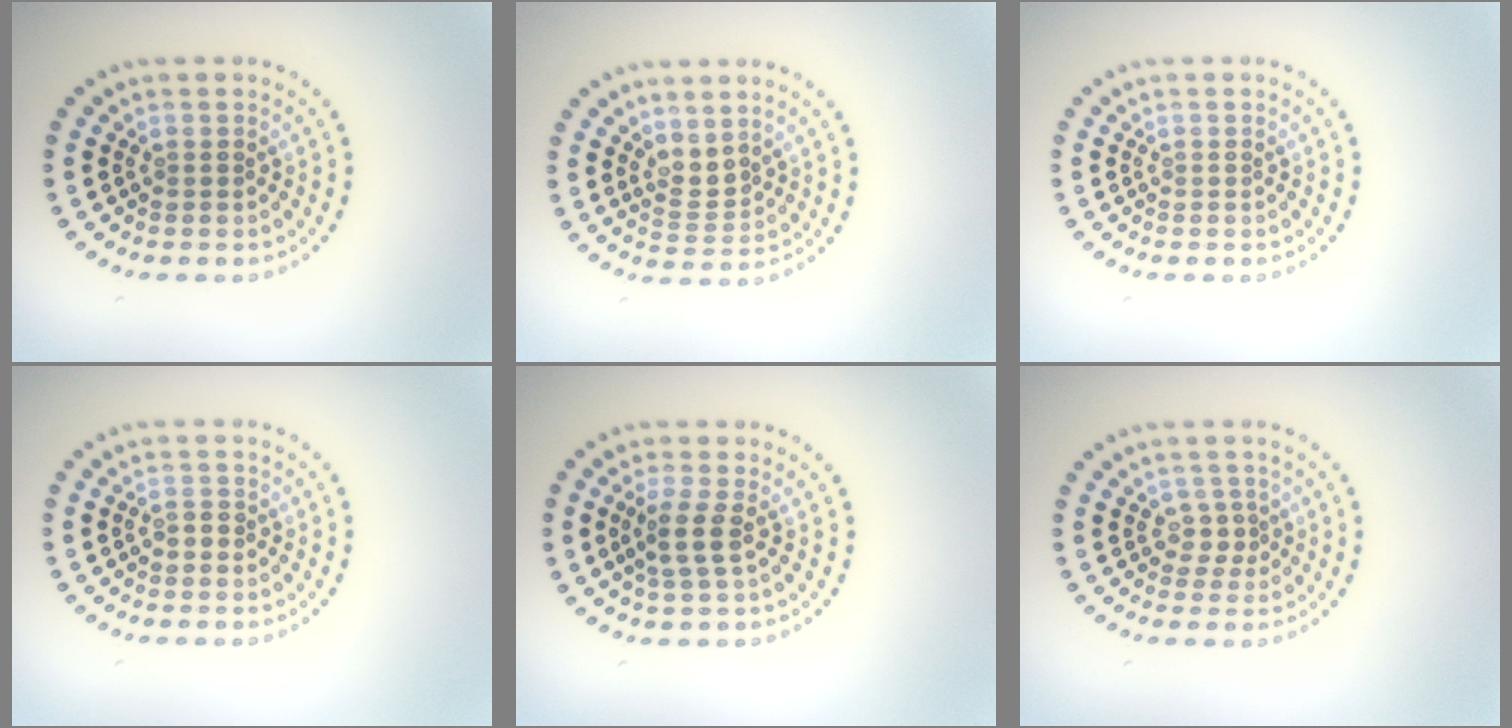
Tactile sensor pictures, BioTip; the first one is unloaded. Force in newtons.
{"total": 2.0, "press": 1.4, "slide": 1.4}
{"total": 0.0}
{"total": 0.8, "press": 0.8, "slide": 0.3}
{"total": 2.3, "press": 1.8, "slide": 1.3}
{"total": 1.5, "press": 1.1, "slide": 1.1}